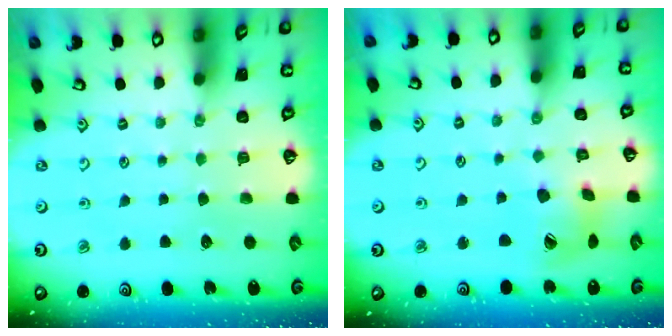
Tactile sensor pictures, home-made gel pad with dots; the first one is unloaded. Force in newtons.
{"total": 11.5, "press": 11.4, "slide": 1.5}